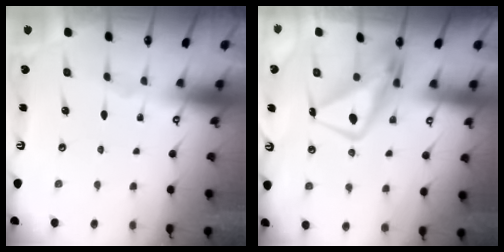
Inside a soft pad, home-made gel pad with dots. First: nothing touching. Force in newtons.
{"total": 11.9, "press": 11.8, "slide": 1.5}